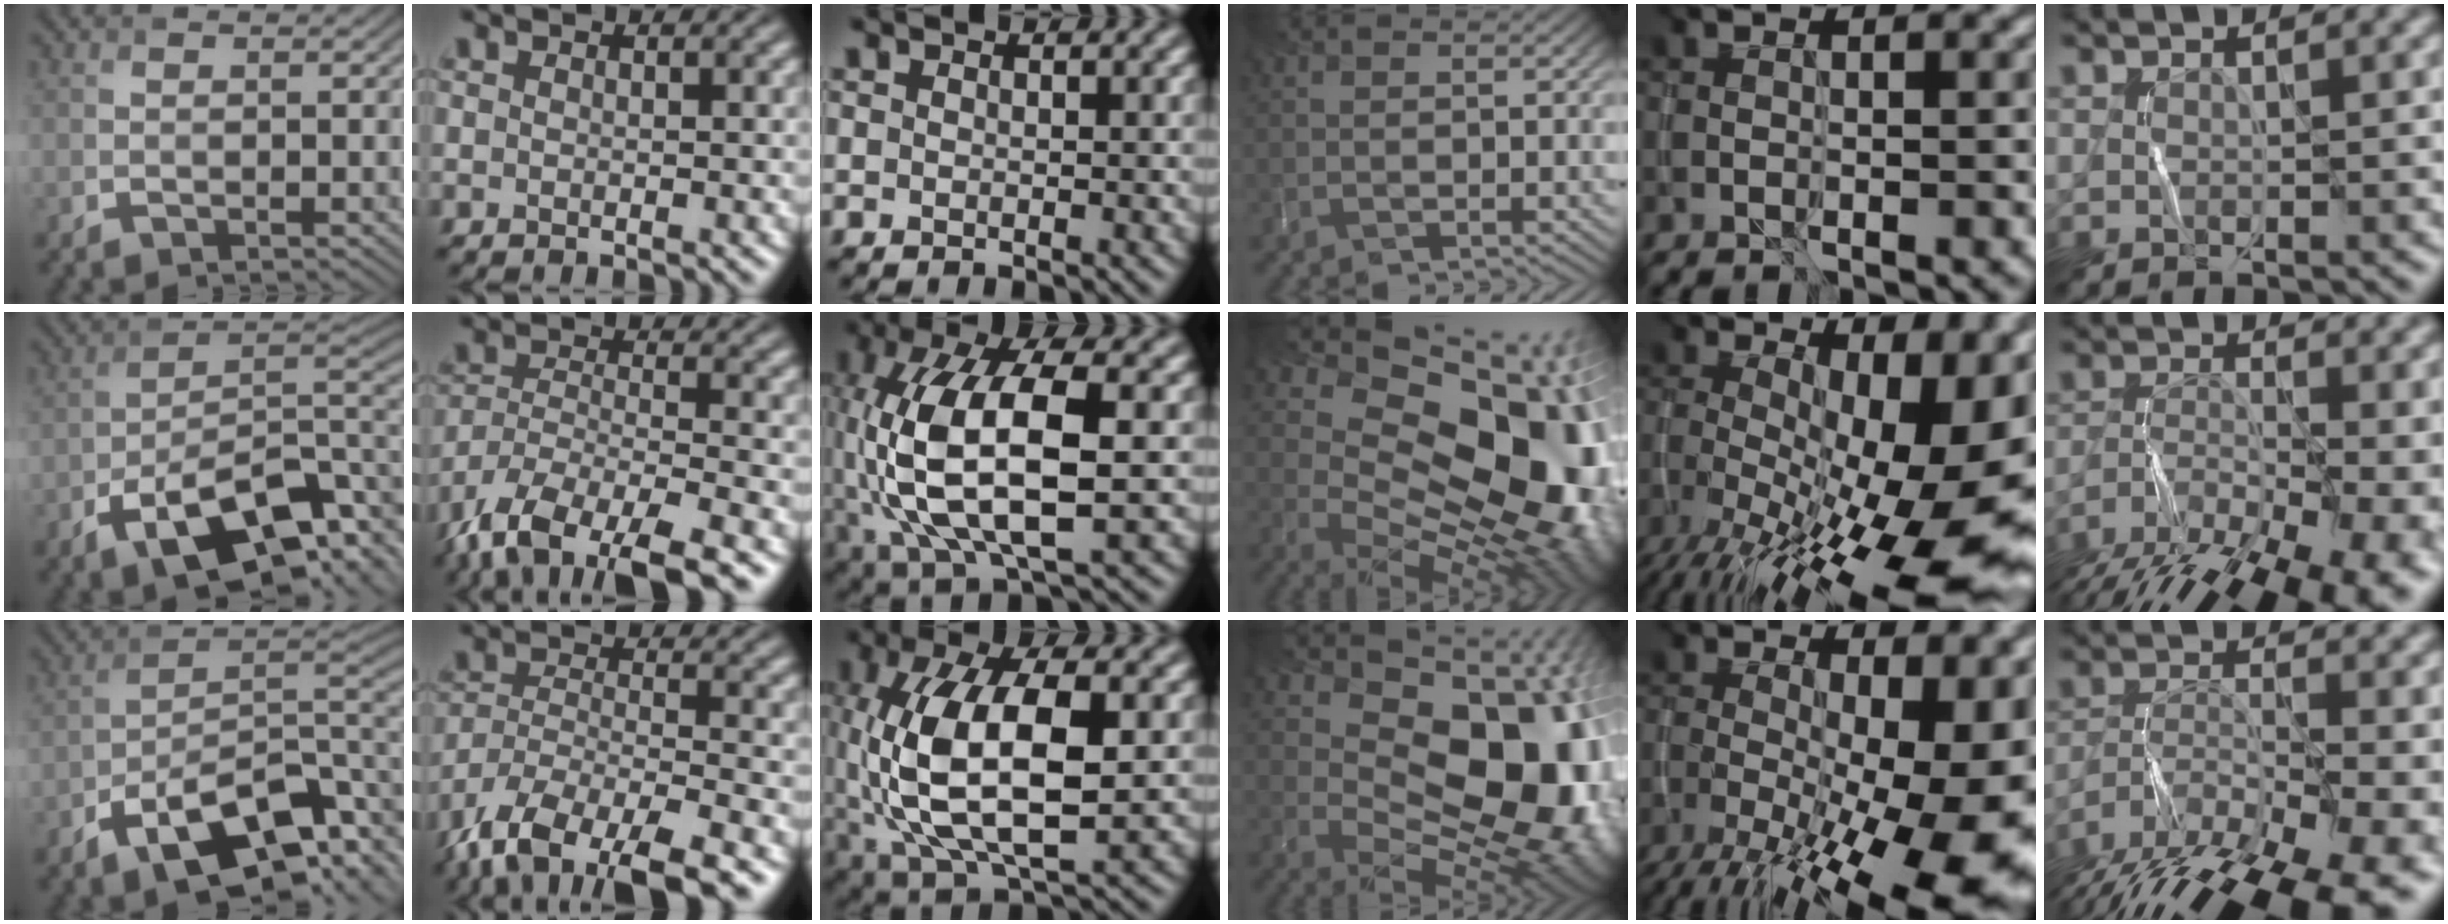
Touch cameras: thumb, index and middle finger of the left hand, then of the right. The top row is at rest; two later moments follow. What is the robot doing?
{"motion": "wrap", "object": "string"}